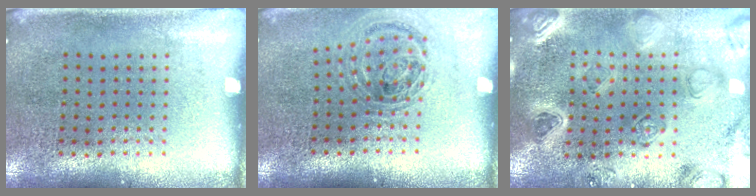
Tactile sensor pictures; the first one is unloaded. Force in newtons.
{"total": 0.9, "press": 0.9, "slide": 0.3}
{"total": 2.2, "press": 2.2, "slide": 0.2}